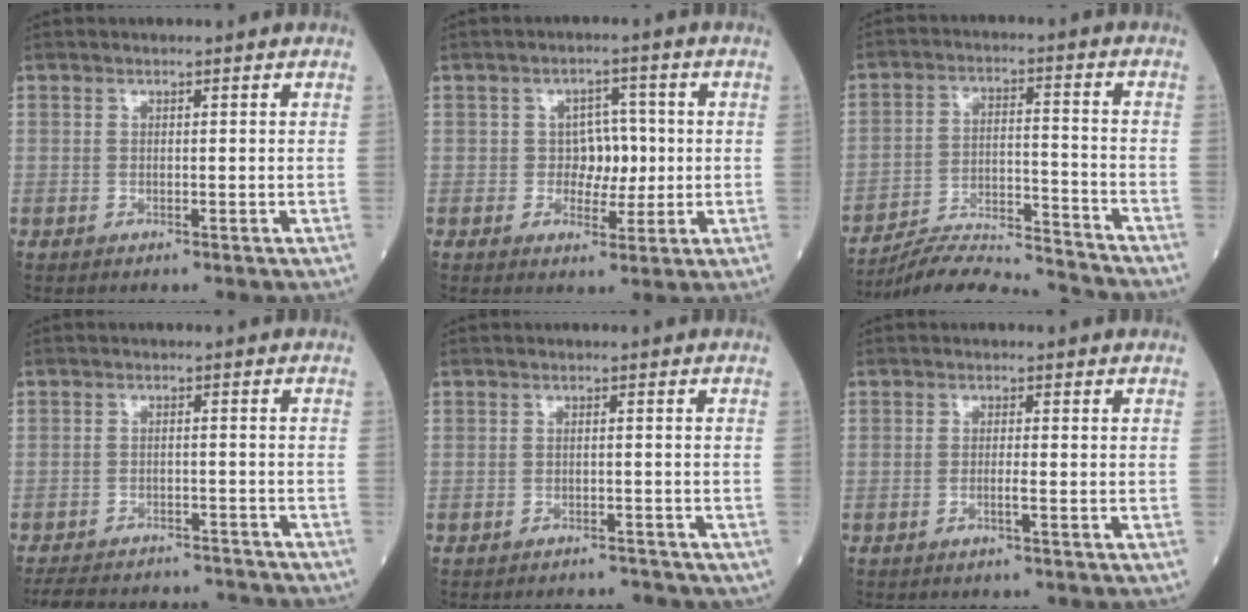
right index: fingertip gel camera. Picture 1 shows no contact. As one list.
[{"total": 4.4, "force": [-0.1, 3.2, 3.0], "torque": [-0.032, 0.009, -0.001]}, {"total": 14.5, "force": [-14.2, -0.6, 2.7], "torque": [-0.047, 0.011, -0.231]}, {"total": 14.2, "force": [-13.4, 3.5, 3.3], "torque": [-0.067, 0.011, -0.175]}, {"total": 3.6, "force": [-3.4, 1.3, 0.2], "torque": [-0.001, 0.003, -0.039]}, {"total": 1.3, "force": [-0.6, -0.2, 1.1], "torque": [-0.022, 0.000, -0.012]}]